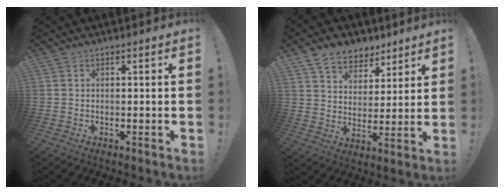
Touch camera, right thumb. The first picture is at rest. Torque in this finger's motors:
{"motor_torque": [0.34, 2.29, 0.93, 0.64, 0.01]}